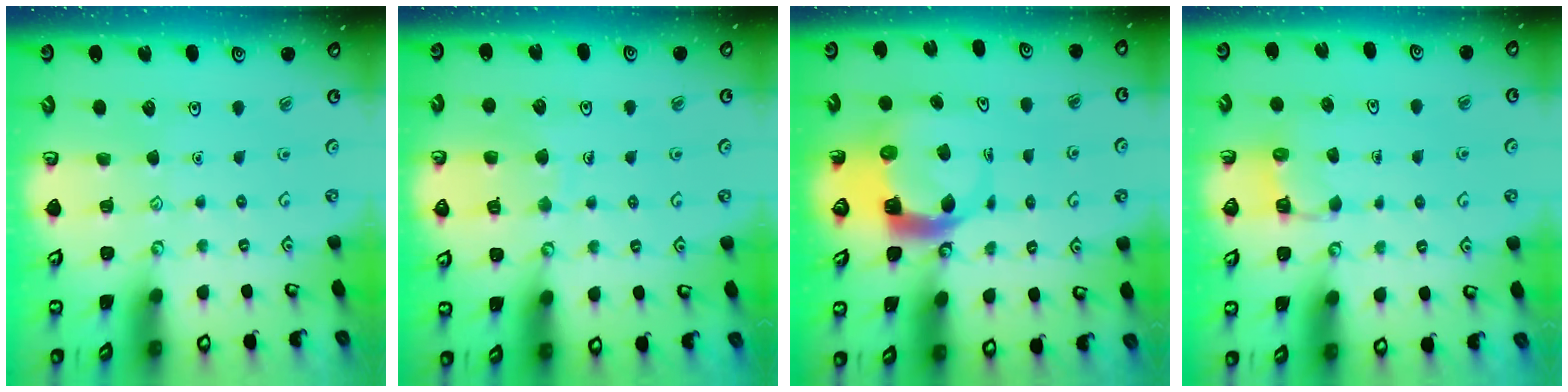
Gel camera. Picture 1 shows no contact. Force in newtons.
{"total": 7.8, "press": 7.7, "slide": 0.5}
{"total": 6.1, "press": 6.0, "slide": 1.0}
{"total": 2.9, "press": 2.9, "slide": 0.3}